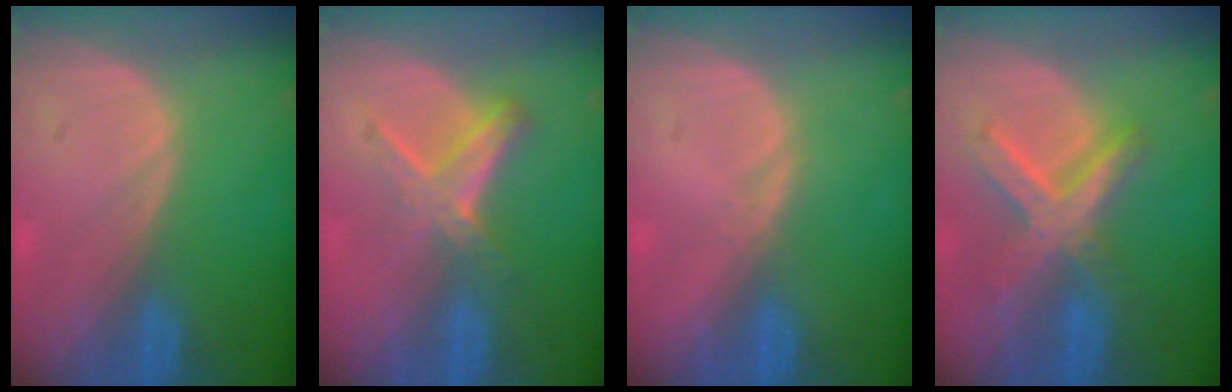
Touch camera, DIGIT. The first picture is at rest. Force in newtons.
{"total": 6.1, "press": 5.2, "slide": 3.2}
{"total": 0.8, "press": 0.6, "slide": 0.5}
{"total": 7.9, "press": 6.8, "slide": 4.0}